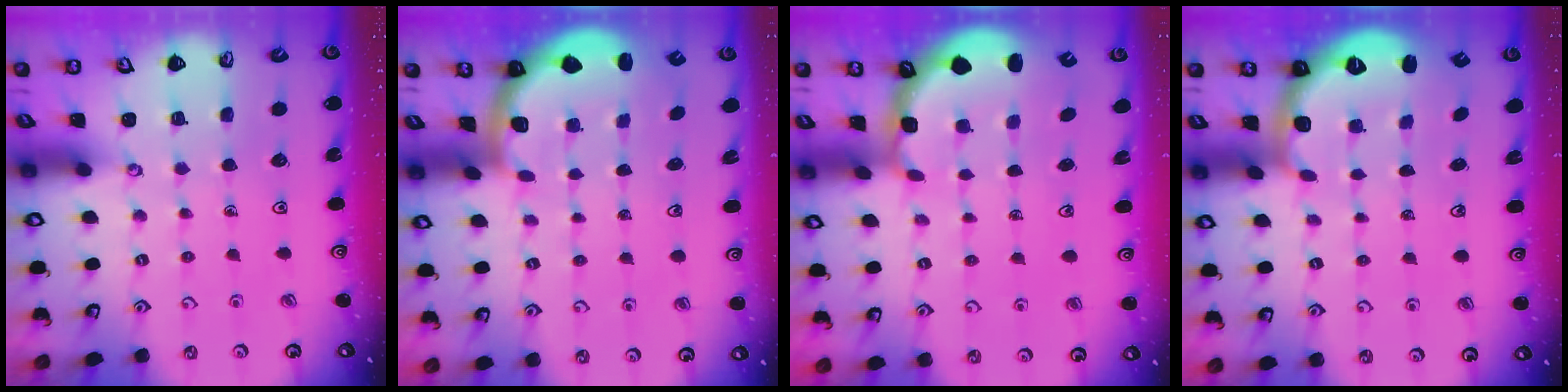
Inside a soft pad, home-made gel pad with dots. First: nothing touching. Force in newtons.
{"total": 2.0, "press": 1.9, "slide": 0.5}
{"total": 2.4, "press": 1.6, "slide": 1.8}
{"total": 2.7, "press": 1.7, "slide": 2.1}